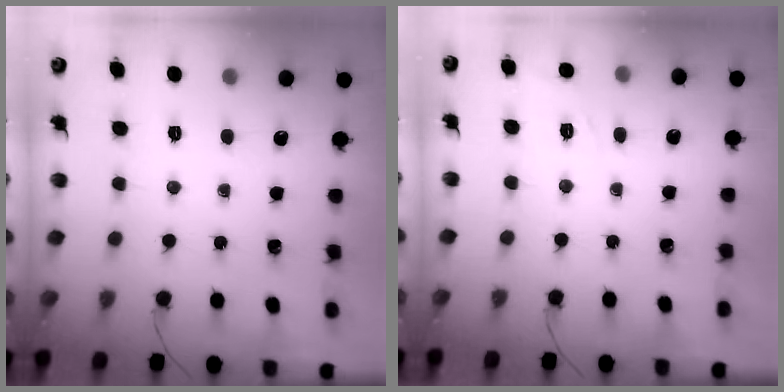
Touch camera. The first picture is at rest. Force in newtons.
{"total": 2.4, "press": 1.8, "slide": 1.5}